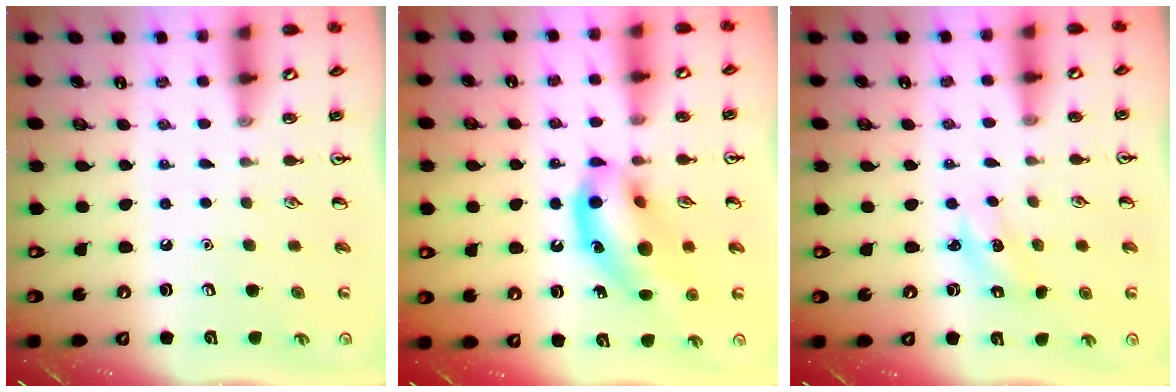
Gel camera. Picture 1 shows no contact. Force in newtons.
{"total": 14.7, "press": 14.2, "slide": 3.7}
{"total": 2.3, "press": 2.2, "slide": 0.4}